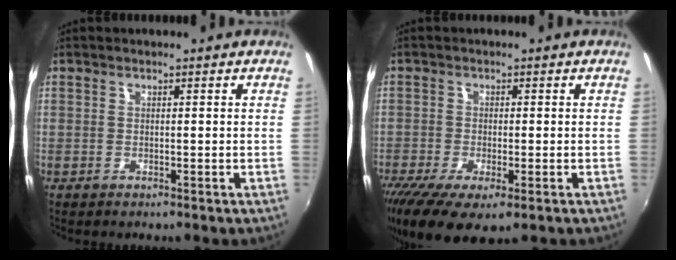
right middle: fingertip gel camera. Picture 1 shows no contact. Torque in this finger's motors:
{"motor_torque": [1.44, -0.70, 0.45, 0.21]}